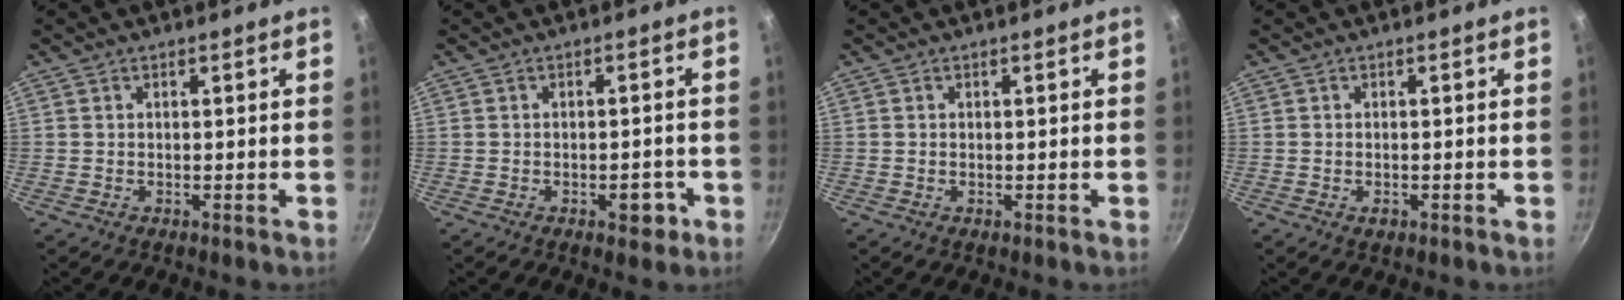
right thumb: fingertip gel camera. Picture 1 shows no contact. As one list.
[{"total": 3.7, "force": [-1.6, 2.1, 2.6], "torque": [-0.012, 0.016, -0.019]}, {"total": 0.0}, {"total": 1.4, "force": [-0.6, 0.9, 0.9], "torque": [-0.015, 0.001, -0.010]}]